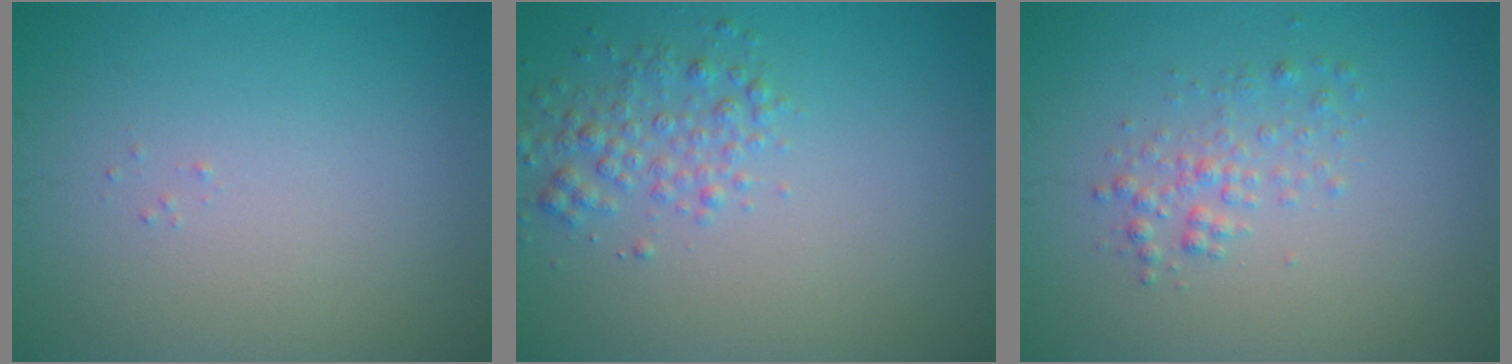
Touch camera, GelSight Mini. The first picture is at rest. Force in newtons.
{"total": 2.5, "press": 2.5, "slide": 0.1}
{"total": 1.8, "press": 1.8, "slide": 0.0}